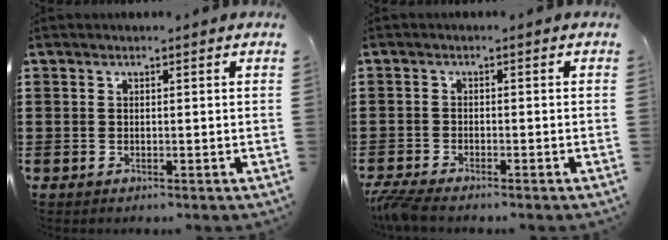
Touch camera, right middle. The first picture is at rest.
{"total": 2.5, "force": [-2.3, 0.0, 1.1], "torque": [-0.040, -0.010, -0.050]}